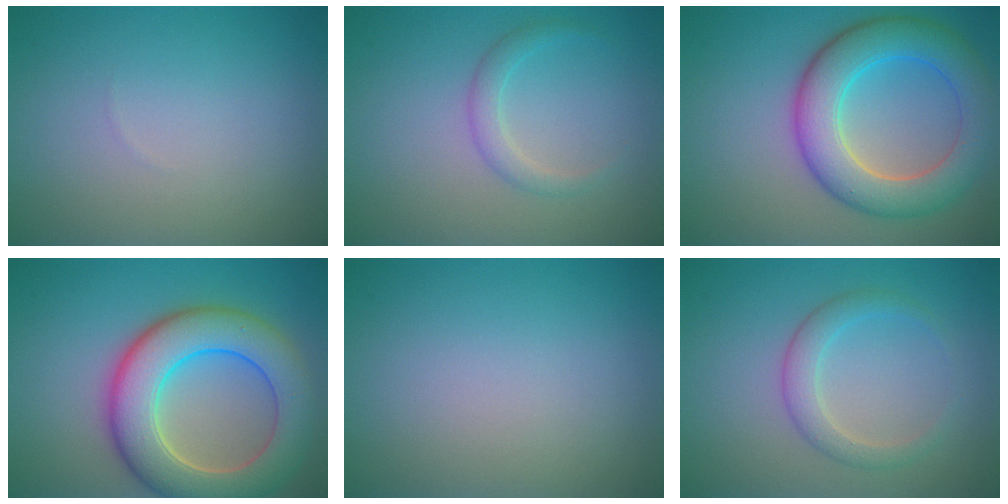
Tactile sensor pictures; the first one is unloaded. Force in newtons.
{"total": 1.7, "press": 1.7, "slide": 0.1}
{"total": 7.7, "press": 7.7, "slide": 0.3}
{"total": 9.5, "press": 9.5, "slide": 0.7}
{"total": 0.0}
{"total": 2.4, "press": 2.4, "slide": 0.1}